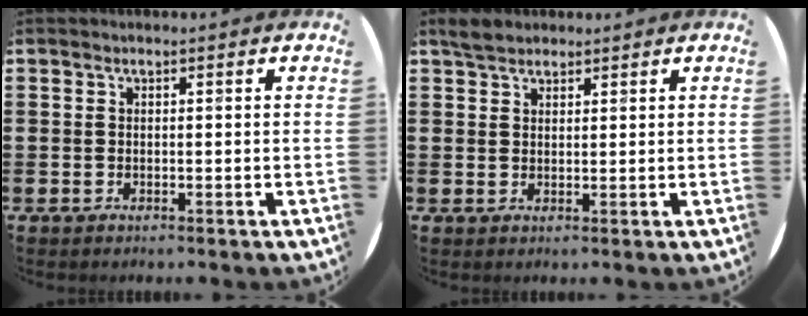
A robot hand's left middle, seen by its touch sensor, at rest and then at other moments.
{"total": 2.5, "force": [2.2, 1.0, 0.5], "torque": [-0.008, 0.003, 0.041]}